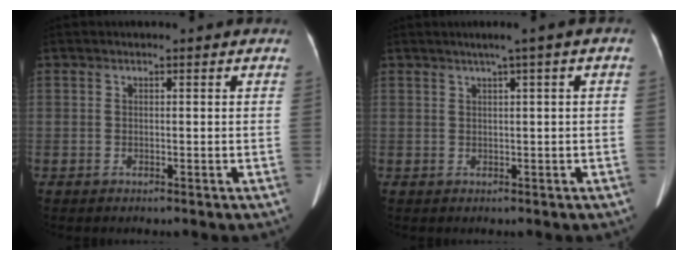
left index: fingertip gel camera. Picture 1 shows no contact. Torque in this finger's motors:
{"motor_torque": [0.56, -0.71, 0.06, 0.03]}